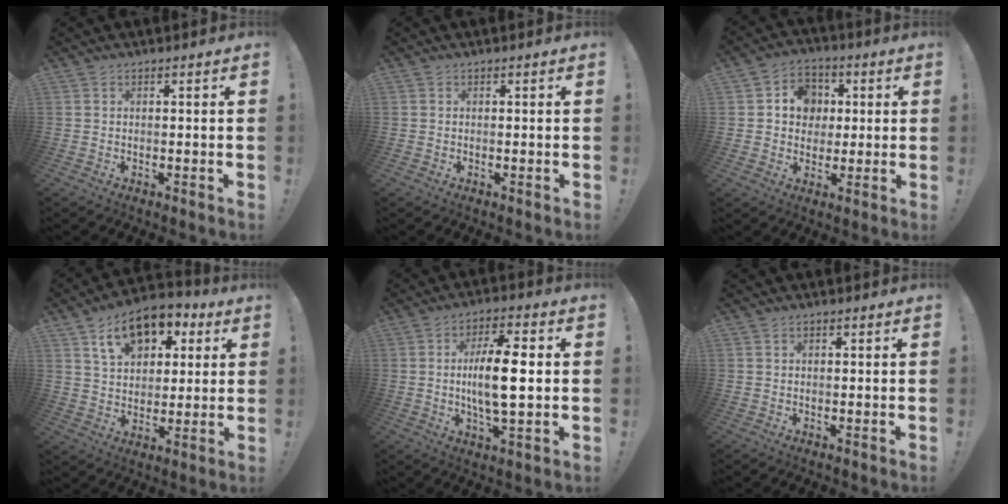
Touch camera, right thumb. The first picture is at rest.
{"total": 0.0}
{"total": 10.5, "force": [1.8, 9.5, 4.1], "torque": [-0.057, -0.001, 0.043]}
{"total": 15.2, "force": [8.0, 10.0, 8.3], "torque": [-0.124, -0.035, 0.146]}
{"total": 13.7, "force": [0.3, 4.0, 13.1], "torque": [-0.248, -0.005, -0.007]}
{"total": 0.6, "force": [0.5, 0.3, 0.3], "torque": [0.002, -0.001, 0.007]}